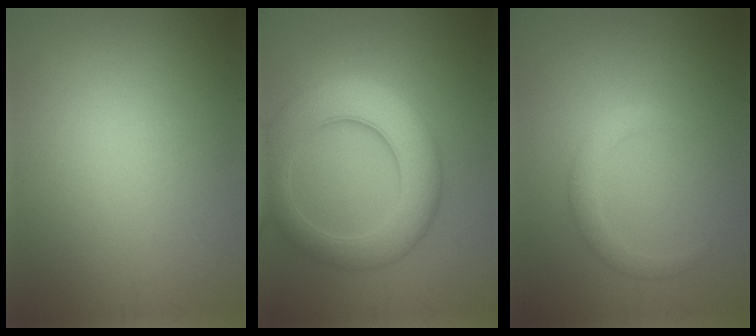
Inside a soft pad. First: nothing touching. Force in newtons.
{"total": 8.2, "press": 8.2, "slide": 0.2}
{"total": 2.1, "press": 2.0, "slide": 0.2}